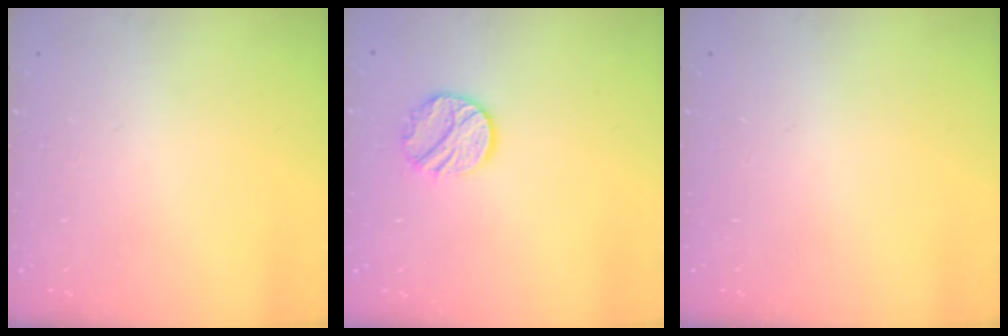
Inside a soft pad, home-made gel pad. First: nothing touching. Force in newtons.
{"total": 10.1, "press": 10.1, "slide": 0.4}
{"total": 0.0}